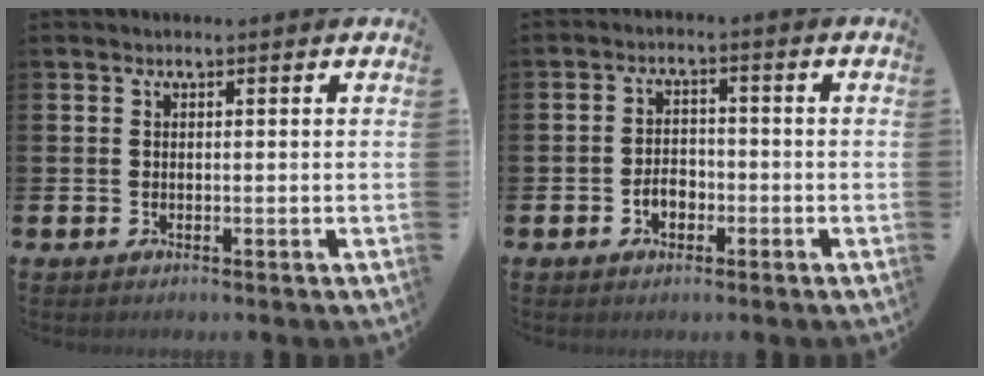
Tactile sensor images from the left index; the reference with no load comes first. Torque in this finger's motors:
{"motor_torque": [0.20, 0.07, 0.08, 0.04]}